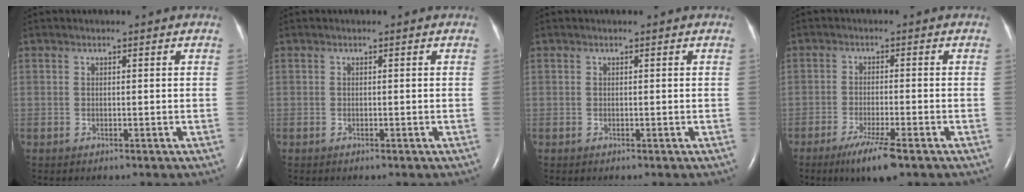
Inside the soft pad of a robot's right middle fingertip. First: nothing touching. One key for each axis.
{"total": 0.0}
{"total": 0.0}
{"total": 6.7, "fx": -4.2, "fy": 0.5, "fz": 5.2, "tx": -0.099, "ty": -0.017, "tz": -0.070}